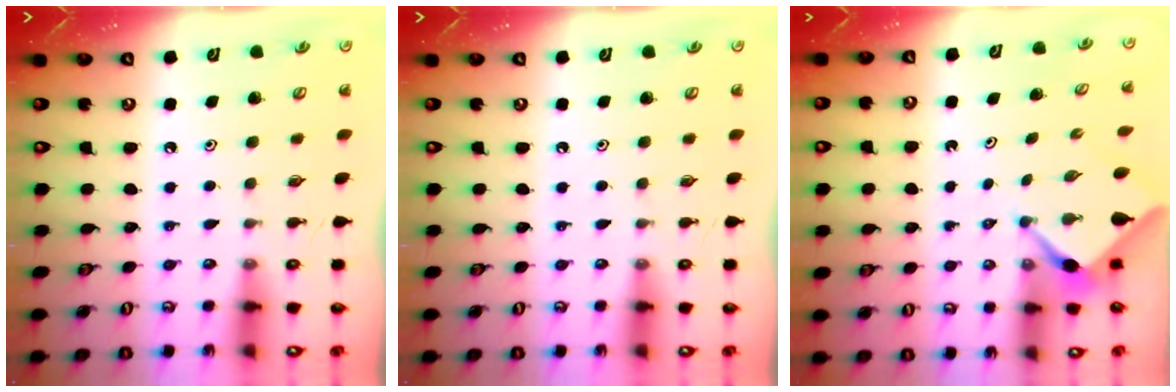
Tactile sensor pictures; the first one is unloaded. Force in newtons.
{"total": 0.0}
{"total": 2.3, "press": 2.3, "slide": 0.3}